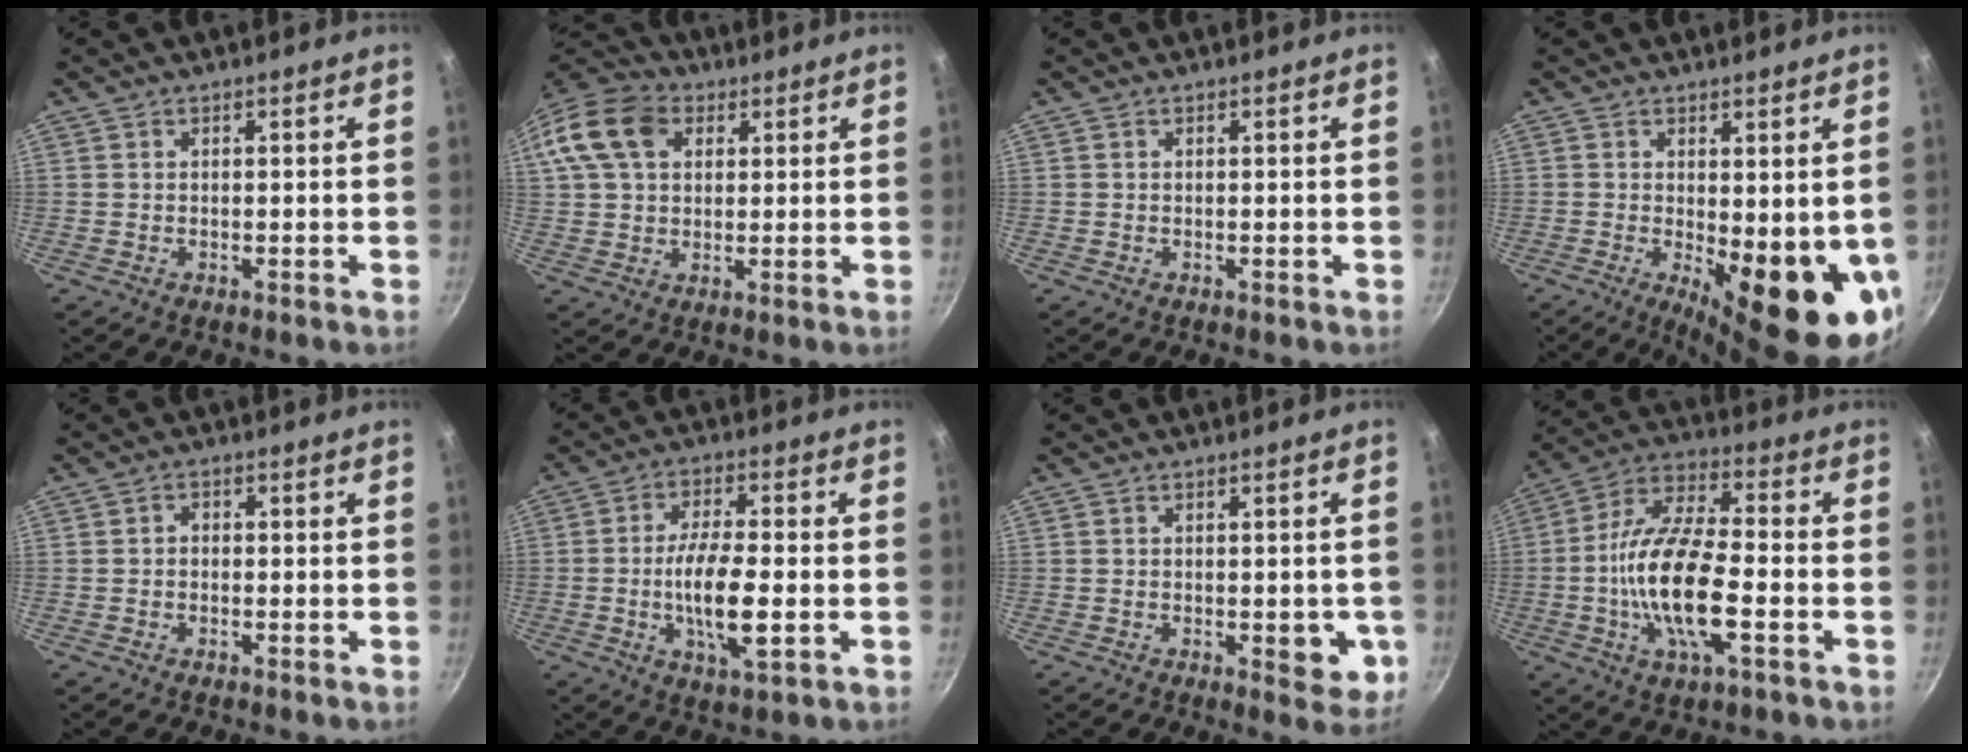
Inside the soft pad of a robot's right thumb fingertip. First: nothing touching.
{"total": 14.9, "force": [4.7, 10.8, 9.1], "torque": [-0.172, 0.023, 0.073]}
{"total": 0.0}
{"total": 14.0, "force": [-1.4, 4.9, 13.0], "torque": [-0.144, -0.030, -0.006]}
{"total": 1.4, "force": [-0.3, 1.2, 0.8], "torque": [-0.011, 0.009, -0.007]}
{"total": 11.1, "force": [-1.9, 3.6, 10.4], "torque": [-0.188, 0.007, -0.037]}
{"total": 5.7, "force": [-1.1, 2.8, 4.8], "torque": [-0.036, -0.002, -0.011]}
{"total": 17.5, "force": [-3.8, 6.5, 15.8], "torque": [-0.294, 0.026, -0.085]}